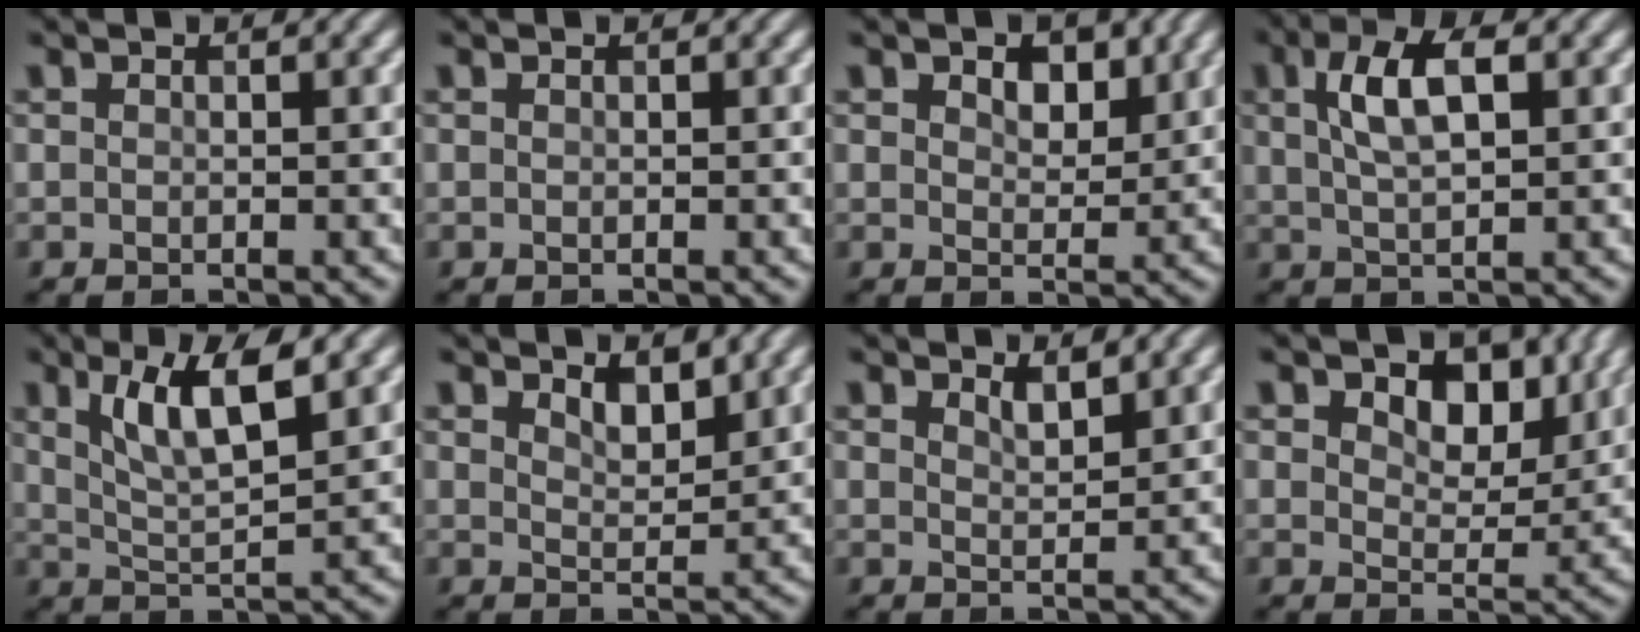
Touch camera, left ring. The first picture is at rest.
{"total": 0.0}
{"total": 2.7, "force": [1.3, 1.6, 1.7], "torque": [-0.030, -0.002, 0.019]}
{"total": 4.9, "force": [1.6, 2.0, 4.2], "torque": [-0.084, 0.009, 0.026]}
{"total": 5.8, "force": [2.6, 1.5, 4.9], "torque": [-0.090, -0.004, 0.047]}
{"total": 2.3, "force": [1.7, 0.8, 1.3], "torque": [-0.027, -0.006, 0.029]}
{"total": 1.7, "force": [1.4, 0.4, 0.9], "torque": [-0.017, -0.003, 0.026]}
{"total": 5.0, "force": [2.4, 3.0, 3.1], "torque": [-0.054, -0.010, 0.031]}